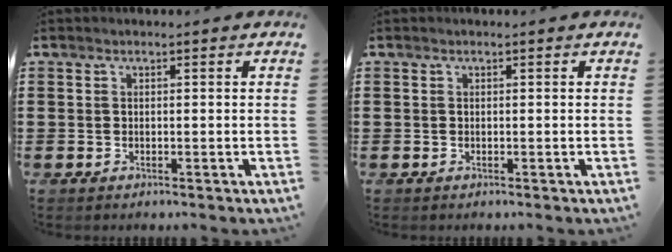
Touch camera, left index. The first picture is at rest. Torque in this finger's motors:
{"motor_torque": [-0.02, -0.02, 0.00, 0.00]}